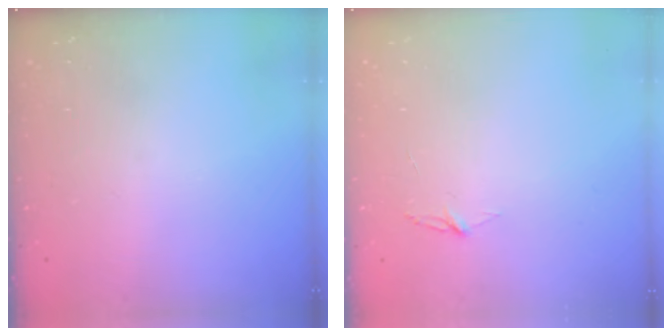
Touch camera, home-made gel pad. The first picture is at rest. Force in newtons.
{"total": 3.8, "press": 3.8, "slide": 0.4}